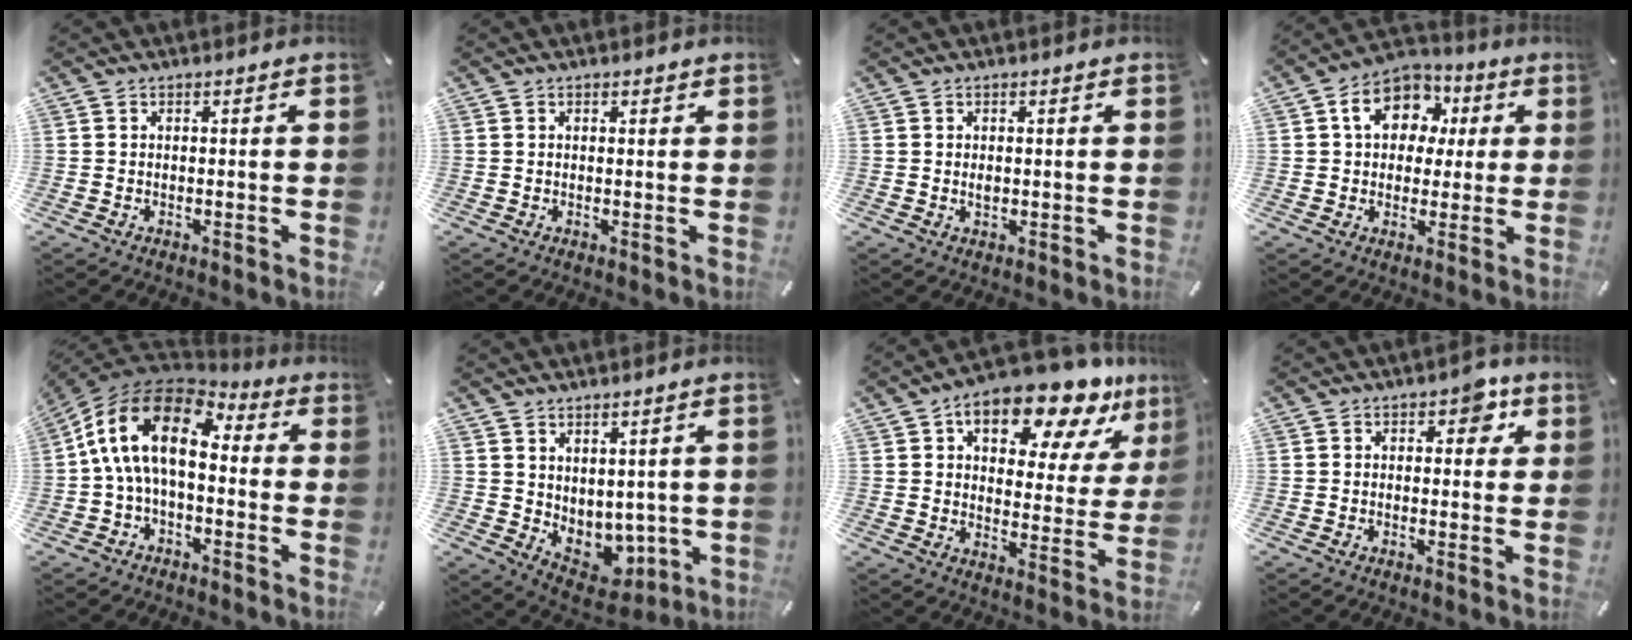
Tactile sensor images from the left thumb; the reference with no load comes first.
{"total": 0.6, "force": [0.3, 0.4, 0.3], "torque": [0.003, -0.001, 0.003]}
{"total": 1.3, "force": [0.1, 0.9, 1.0], "torque": [-0.021, 0.004, 0.001]}
{"total": 11.1, "force": [2.5, 9.1, 5.9], "torque": [-0.097, 0.010, 0.047]}
{"total": 16.0, "force": [1.3, 9.5, 12.8], "torque": [-0.269, 0.014, 0.017]}
{"total": 5.7, "force": [1.5, 5.3, 1.5], "torque": [-0.011, -0.032, 0.038]}
{"total": 17.2, "force": [11.4, 8.0, 10.1], "torque": [-0.137, -0.072, 0.185]}
{"total": 4.6, "force": [1.8, 2.9, 3.1], "torque": [-0.021, -0.005, 0.019]}